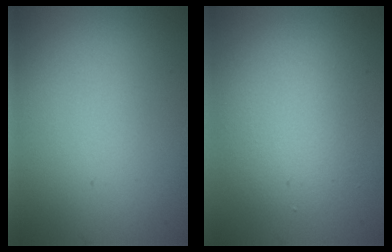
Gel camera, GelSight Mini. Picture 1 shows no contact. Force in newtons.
{"total": 4.2, "press": 4.2, "slide": 0.1}